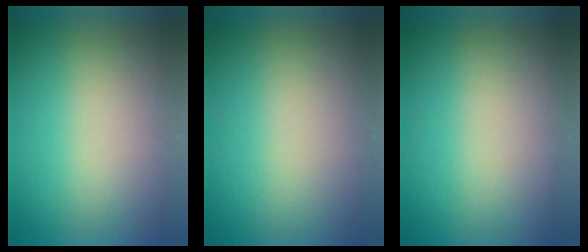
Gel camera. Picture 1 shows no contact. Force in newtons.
{"total": 4.1}
{"total": 2.6}